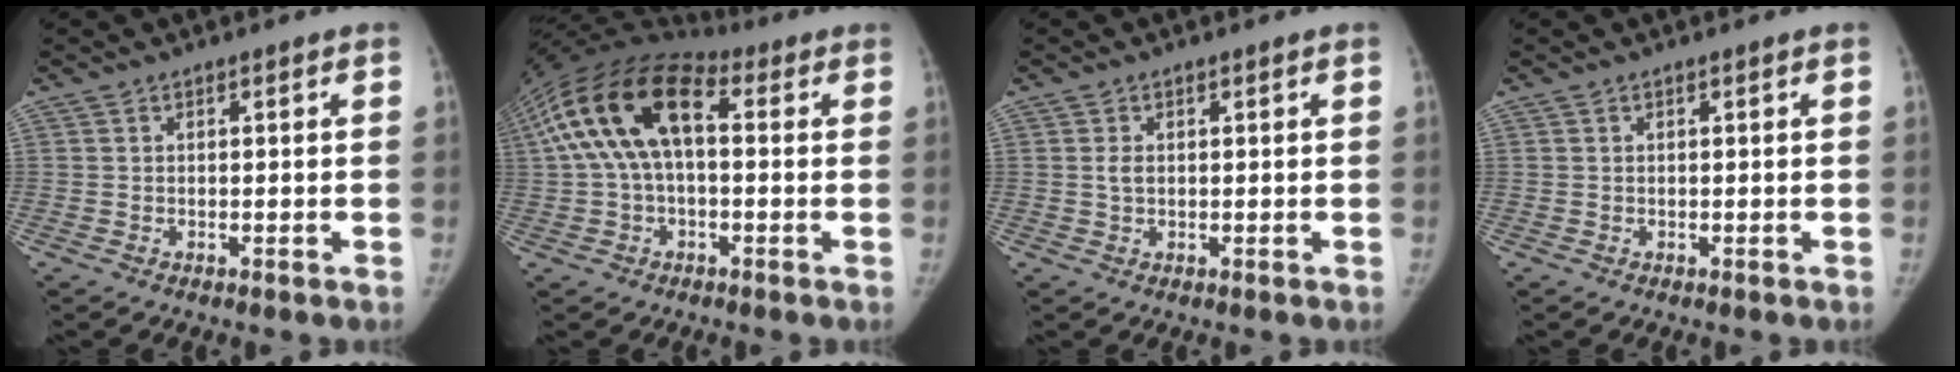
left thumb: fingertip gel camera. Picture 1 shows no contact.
{"total": 17.2, "force": [2.9, 9.4, 14.0], "torque": [-0.272, 0.045, 0.040]}
{"total": 1.4, "force": [0.2, 1.0, 1.0], "torque": [-0.016, -0.003, 0.004]}
{"total": 0.0}